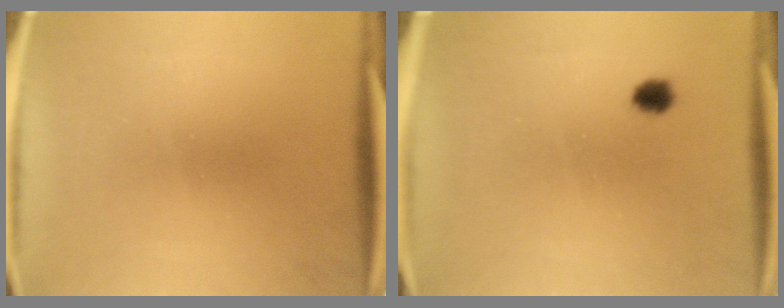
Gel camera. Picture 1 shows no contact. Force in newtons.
{"total": 2.1}